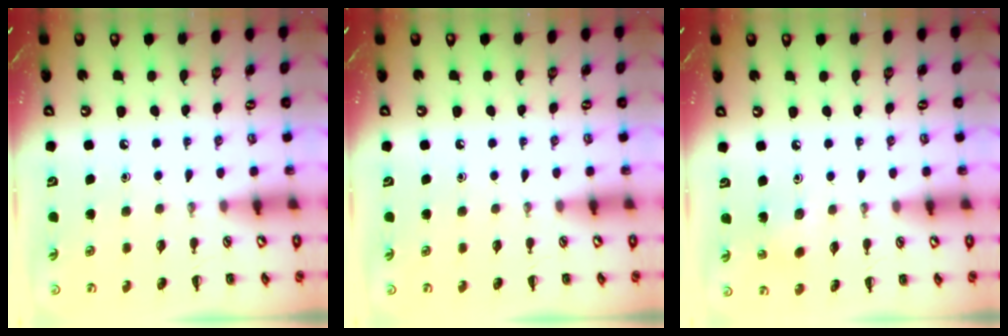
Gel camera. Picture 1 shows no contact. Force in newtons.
{"total": 0.0}
{"total": 2.2, "press": 2.1, "slide": 0.7}